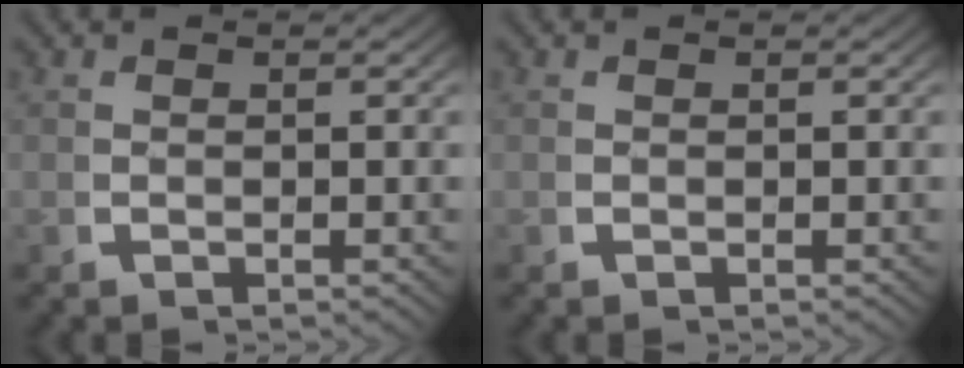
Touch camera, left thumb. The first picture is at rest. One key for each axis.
{"total": 0.0}